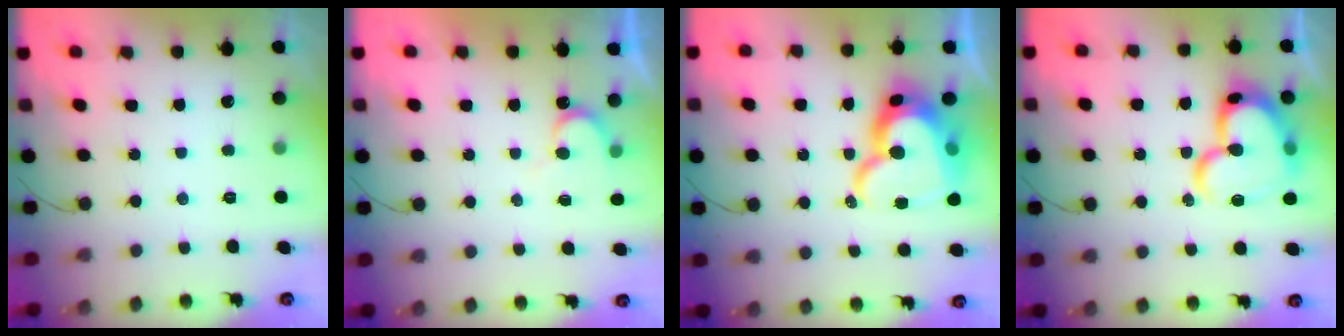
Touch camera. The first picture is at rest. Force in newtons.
{"total": 4.5, "press": 4.4, "slide": 0.4}
{"total": 21.6, "press": 21.5, "slide": 1.9}
{"total": 21.5, "press": 21.4, "slide": 2.1}